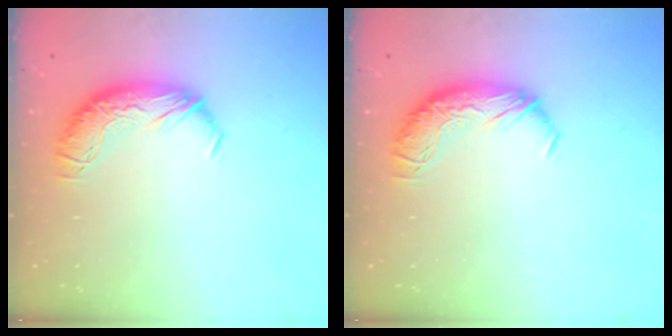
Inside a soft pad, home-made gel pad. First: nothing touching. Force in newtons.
{"total": 0.0}